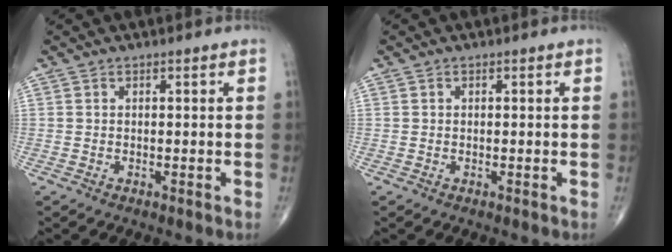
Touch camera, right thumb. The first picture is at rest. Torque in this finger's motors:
{"motor_torque": [-0.14, 0.32, 0.20, 0.07, 0.02]}